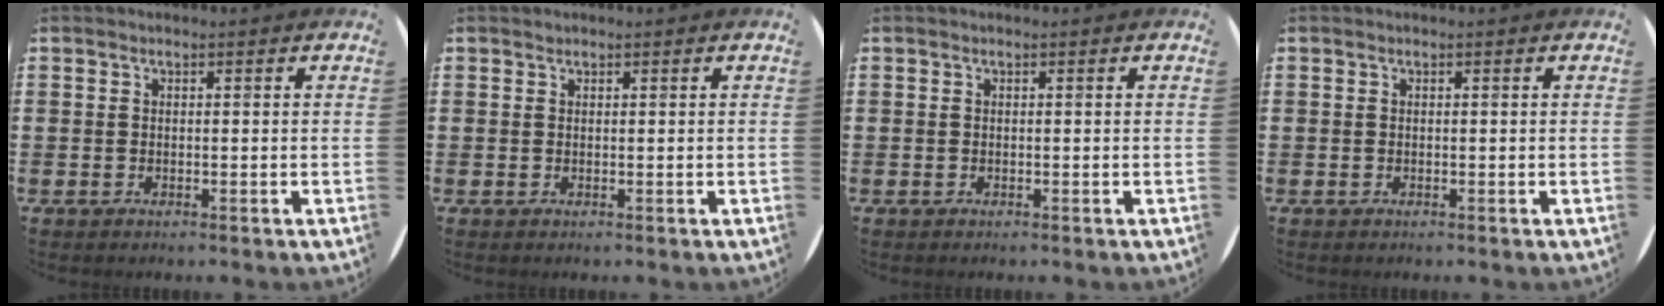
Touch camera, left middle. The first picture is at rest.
{"total": 0.0}
{"total": 0.0}
{"total": 0.0}